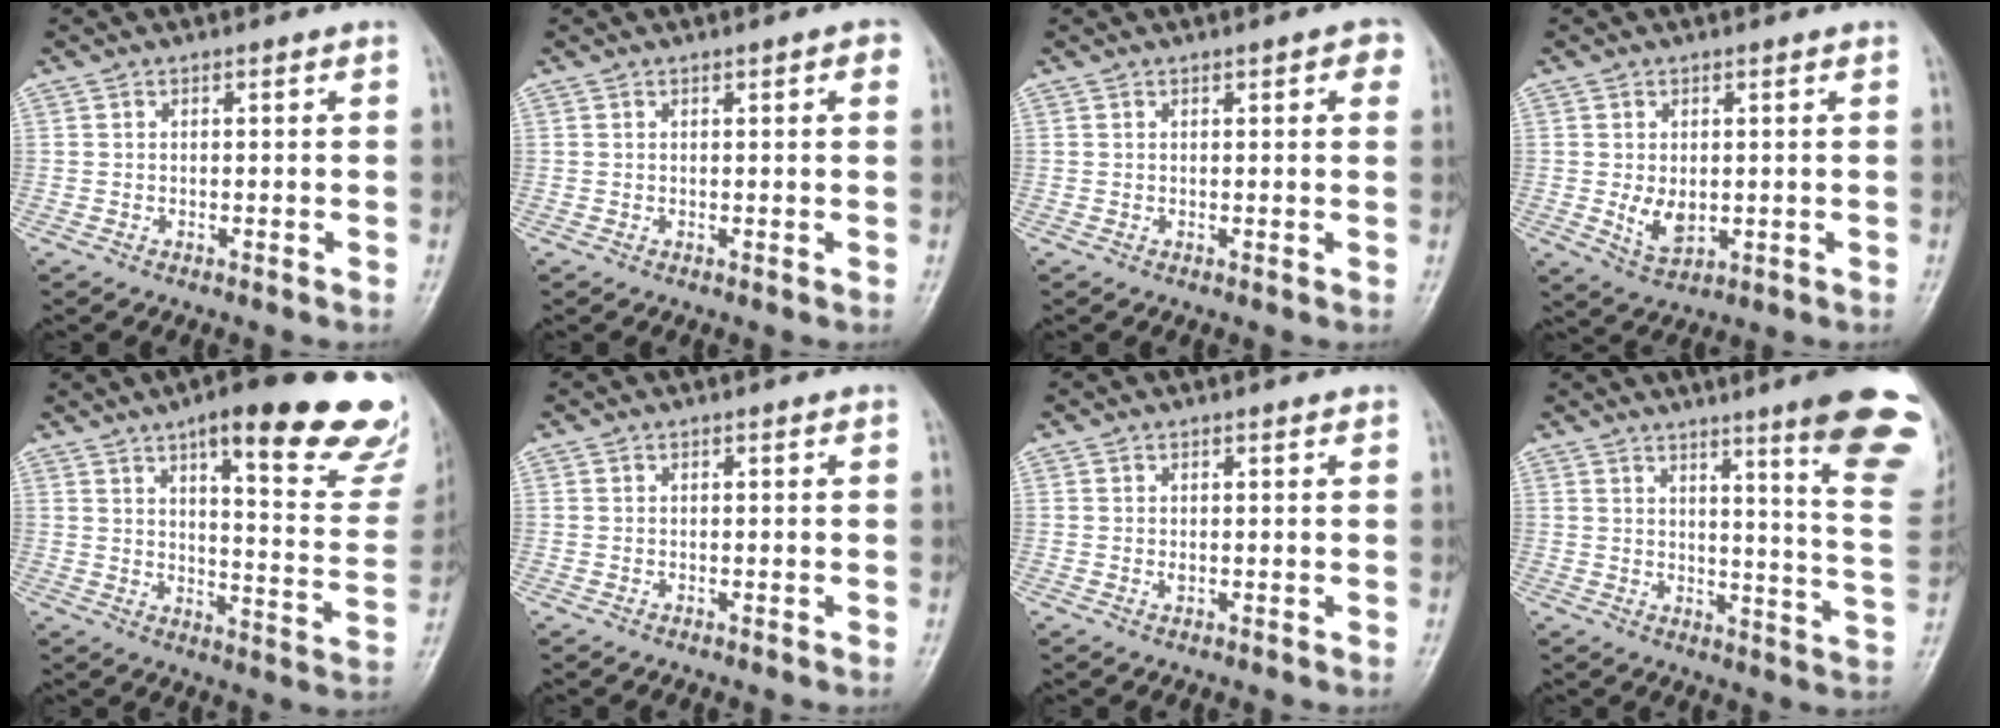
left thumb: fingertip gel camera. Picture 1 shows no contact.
{"total": 1.9, "force": [0.9, 0.5, 1.7], "torque": [-0.019, 0.001, 0.008]}
{"total": 3.2, "force": [1.5, 1.0, 2.6], "torque": [-0.022, 0.000, 0.012]}
{"total": 4.9, "force": [0.0, 3.2, 3.7], "torque": [-0.054, -0.012, 0.013]}
{"total": 25.7, "force": [16.2, 6.4, 18.9], "torque": [-0.212, -0.067, 0.206]}
{"total": 0.0}
{"total": 0.9, "force": [0.4, 0.5, 0.7], "torque": [-0.009, -0.002, 0.006]}
{"total": 19.1, "force": [11.5, 1.5, 15.1], "torque": [-0.165, -0.070, 0.138]}